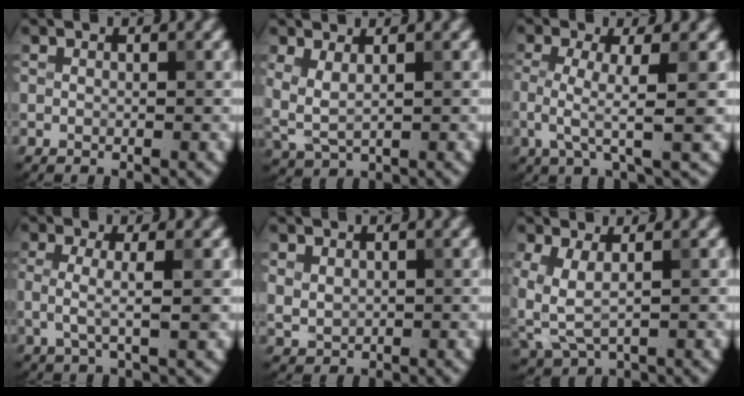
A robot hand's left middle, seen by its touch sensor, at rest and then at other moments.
{"total": 2.5, "force": [0.8, 1.0, 2.1], "torque": [-0.058, -0.003, 0.019]}
{"total": 4.1, "force": [-0.6, 0.8, 4.0], "torque": [-0.087, -0.008, -0.014]}
{"total": 2.9, "force": [-0.2, 0.5, 2.8], "torque": [-0.062, -0.004, -0.004]}
{"total": 1.9, "force": [0.5, 1.5, 1.0], "torque": [-0.026, -0.002, 0.016]}
{"total": 3.7, "force": [0.5, 2.1, 3.0], "torque": [-0.084, -0.010, 0.013]}